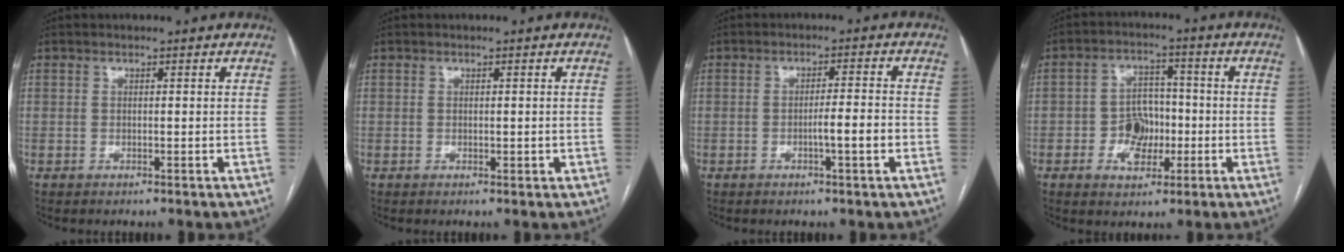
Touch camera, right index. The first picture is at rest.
{"total": 1.0, "force": [-0.1, 0.6, 0.8], "torque": [-0.013, 0.001, 0.004]}
{"total": 4.1, "force": [-1.3, 0.0, 3.8], "torque": [-0.057, 0.002, -0.021]}
{"total": 6.6, "force": [-1.8, 4.8, 4.2], "torque": [-0.073, 0.018, -0.026]}